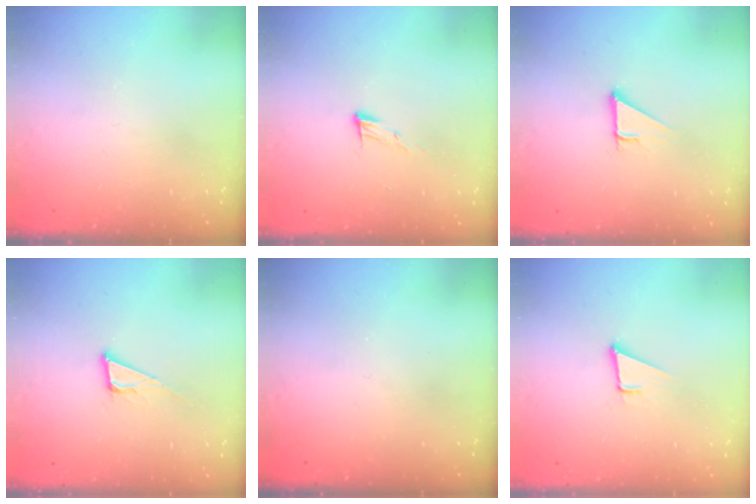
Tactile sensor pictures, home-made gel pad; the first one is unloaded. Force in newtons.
{"total": 5.4, "press": 5.4, "slide": 0.5}
{"total": 2.7, "press": 2.7, "slide": 0.0}
{"total": 7.0, "press": 6.4, "slide": 2.8}
{"total": 0.0}
{"total": 3.4, "press": 2.4, "slide": 2.4}